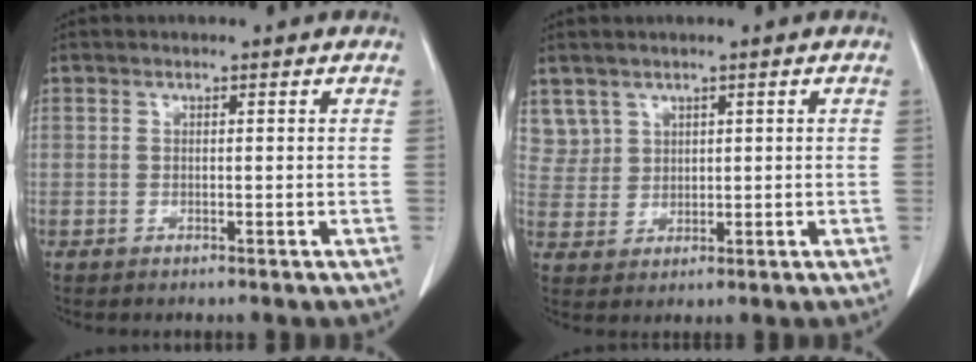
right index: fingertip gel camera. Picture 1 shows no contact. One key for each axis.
{"total": 3.9, "fx": 2.4, "fy": 3.0, "fz": -0.2, "tx": 0.012, "ty": 0.005, "tz": 0.052}